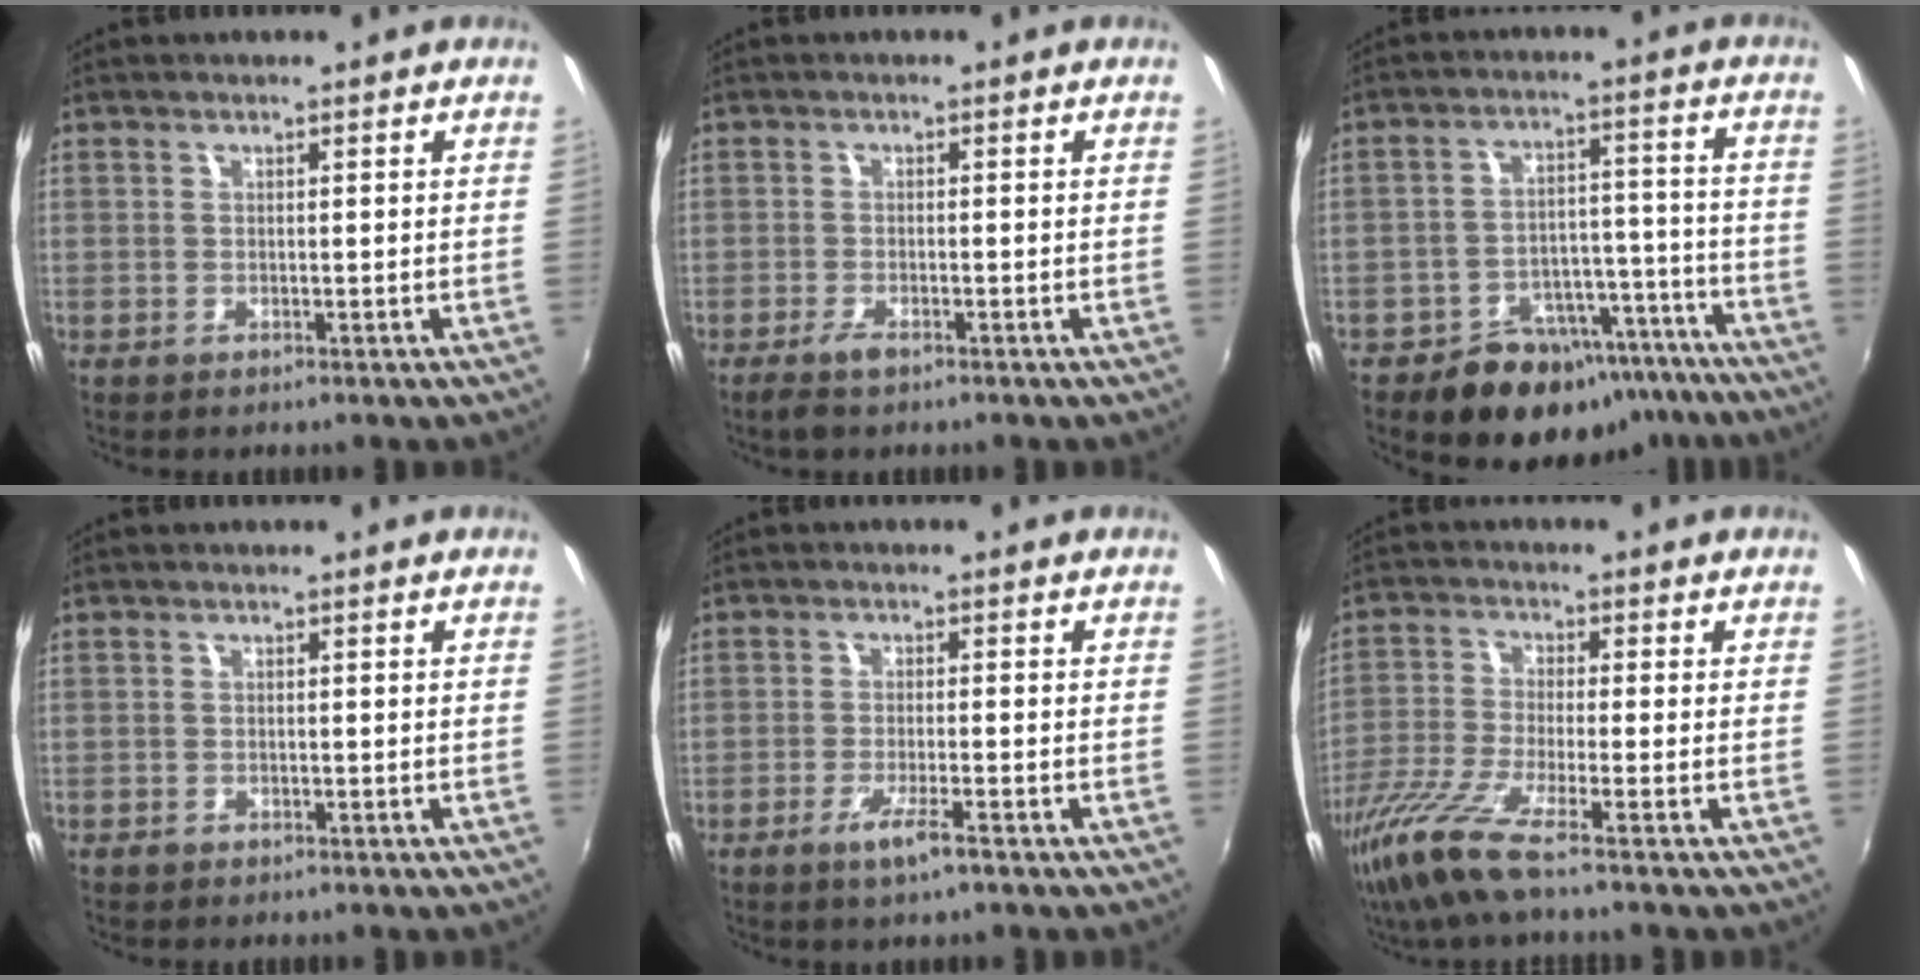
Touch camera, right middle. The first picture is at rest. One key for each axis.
{"total": 2.7, "fx": -2.0, "fy": 0.7, "fz": 1.7, "tx": -0.043, "ty": -0.004, "tz": -0.039}
{"total": 15.4, "fx": -10.8, "fy": 9.5, "fz": 5.5, "tx": -0.101, "ty": 0.043, "tz": -0.129}
{"total": 0.8, "fx": -0.6, "fy": 0.5, "fz": 0.1, "tx": -0.005, "ty": 0.001, "tz": -0.011}
{"total": 4.2, "fx": -2.6, "fy": 0.1, "fz": 3.3, "tx": -0.070, "ty": -0.009, "tz": -0.051}
{"total": 9.0, "fx": -6.3, "fy": -0.2, "fz": 6.4, "tx": -0.142, "ty": -0.026, "tz": -0.127}